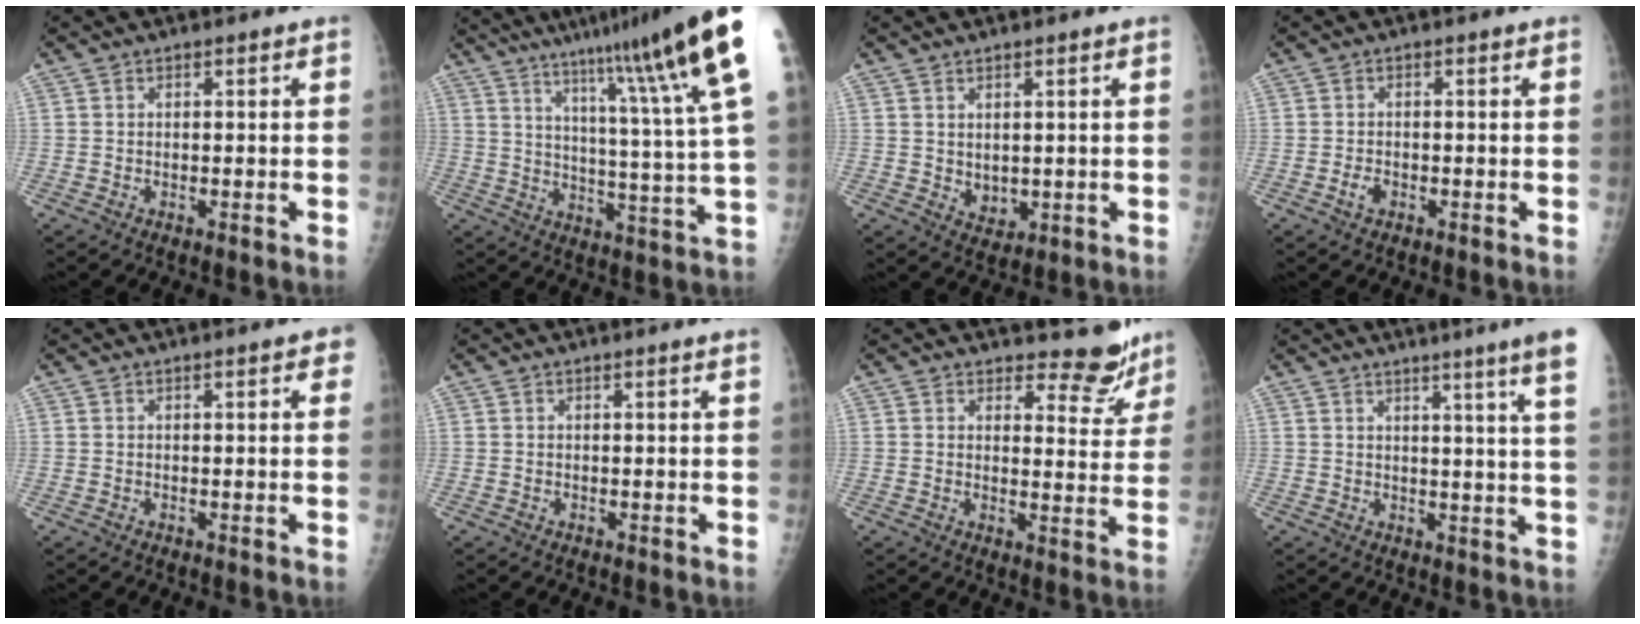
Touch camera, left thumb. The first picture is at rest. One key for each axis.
{"total": 22.3, "fx": 14.0, "fy": 0.1, "fz": 17.3, "tx": -0.240, "ty": -0.070, "tz": 0.191}
{"total": 3.2, "fx": 1.0, "fy": 2.4, "fz": 1.9, "tx": -0.022, "ty": -0.014, "tz": 0.028}
{"total": 1.9, "fx": -0.8, "fy": 1.2, "fz": 1.1, "tx": -0.019, "ty": 0.003, "tz": -0.016}
{"total": 2.7, "fx": 1.3, "fy": 0.8, "fz": 2.2, "tx": -0.019, "ty": 0.002, "tz": 0.011}
{"total": 0.8, "fx": 0.6, "fy": -0.3, "fz": 0.4, "tx": -0.016, "ty": -0.003, "tz": 0.012}
{"total": 7.1, "fx": 6.5, "fy": 2.7, "fz": 0.8, "tx": 0.020, "ty": -0.062, "tz": 0.074}
{"total": 11.4, "fx": 8.0, "fy": -1.4, "fz": 8.1, "tx": -0.103, "ty": -0.046, "tz": 0.077}